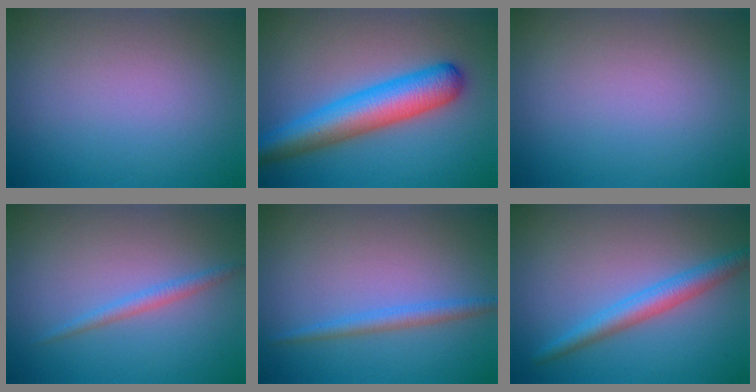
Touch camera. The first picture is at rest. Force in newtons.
{"total": 7.4, "press": 7.4, "slide": 0.2}
{"total": 0.0}
{"total": 1.4, "press": 1.4, "slide": 0.1}
{"total": 1.9, "press": 1.9, "slide": 0.1}
{"total": 3.1, "press": 3.1, "slide": 0.1}